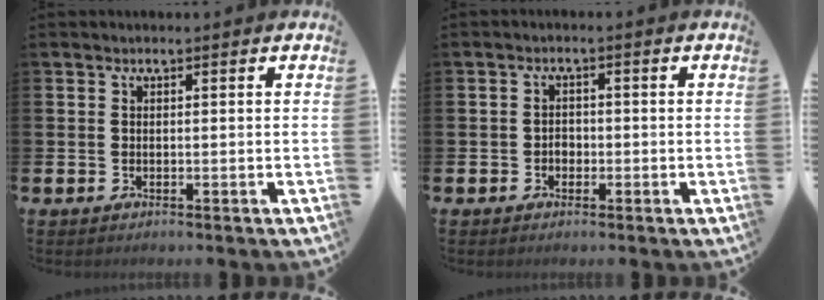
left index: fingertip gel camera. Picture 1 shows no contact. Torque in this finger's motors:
{"motor_torque": [0.19, 0.19, -0.07, 0.02]}